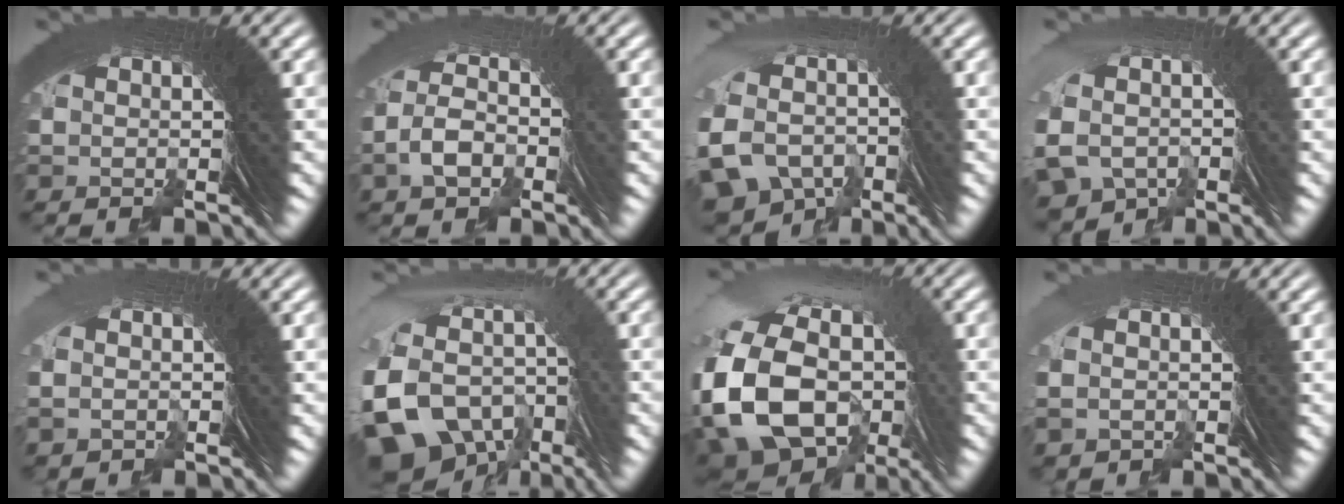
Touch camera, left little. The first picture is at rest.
{"total": 1.8, "force": [-0.3, 1.2, 1.3], "torque": [-0.029, 0.012, -0.007]}
{"total": 7.2, "force": [-3.6, 5.7, 2.4], "torque": [-0.067, -0.036, -0.047]}
{"total": 4.3, "force": [-2.4, 3.5, 0.7], "torque": [-0.023, -0.007, -0.040]}
{"total": 0.6, "force": [-0.1, 0.3, -0.6], "torque": [0.011, 0.005, -0.003]}
{"total": 11.1, "force": [-3.0, 9.0, 5.8], "torque": [-0.149, -0.054, -0.032]}
{"total": 12.9, "force": [-0.9, 9.4, 8.8], "torque": [-0.204, -0.043, 0.002]}
{"total": 0.6, "force": [-0.1, 0.5, -0.4], "torque": [0.006, 0.001, 0.003]}